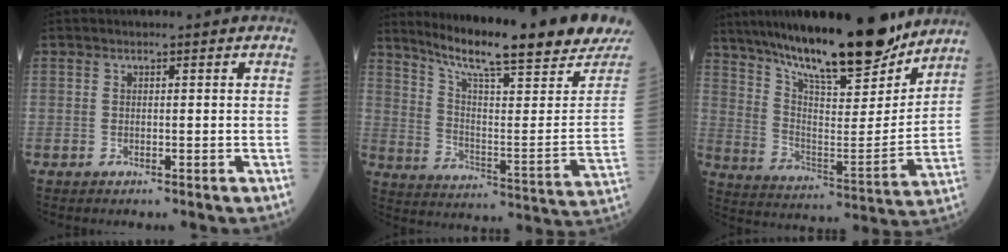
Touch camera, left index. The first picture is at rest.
{"total": 22.5, "force": [18.9, 0.5, 12.1], "torque": [-0.194, -0.061, 0.266]}
{"total": 23.3, "force": [19.1, 3.9, 12.7], "torque": [-0.218, -0.012, 0.307]}